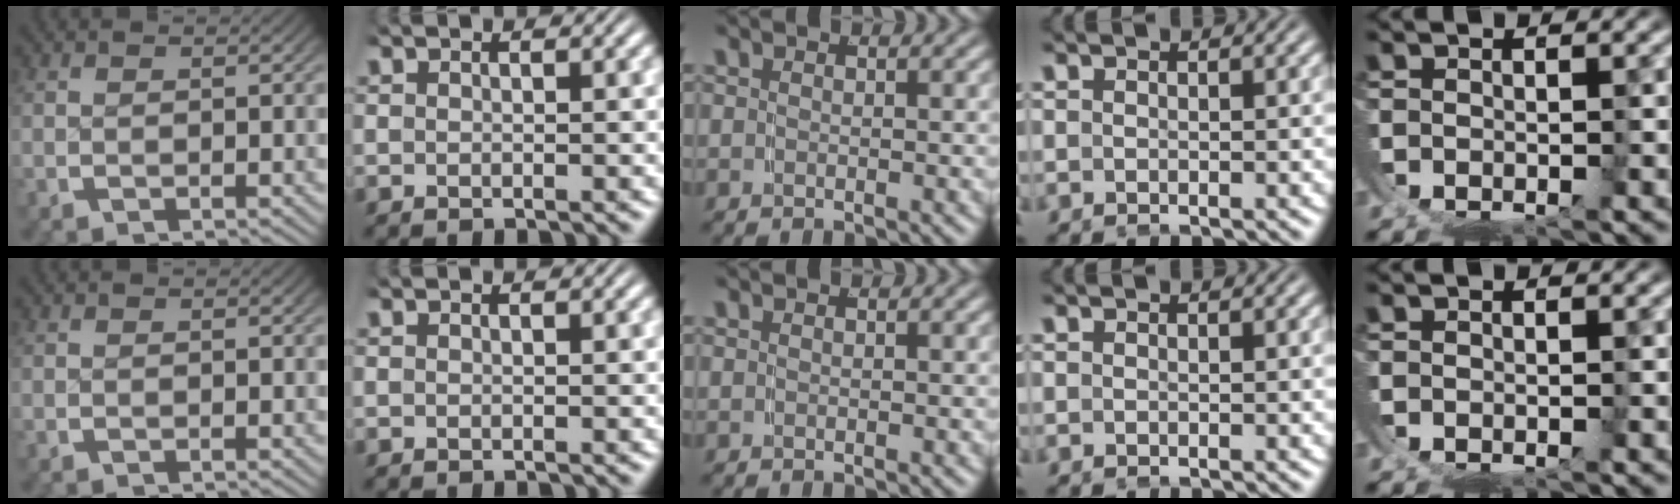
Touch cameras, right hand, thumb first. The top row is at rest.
{}